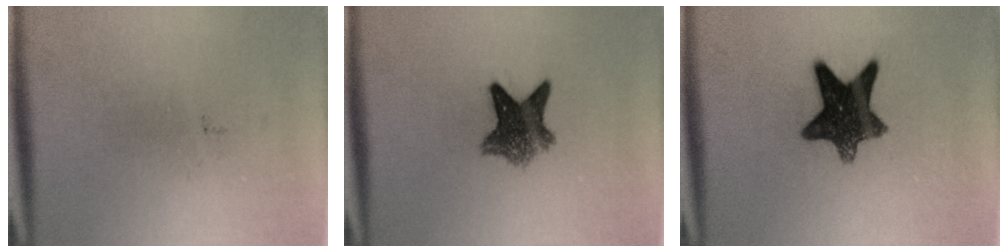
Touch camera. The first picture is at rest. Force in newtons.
{"total": 6.9}
{"total": 10.9}